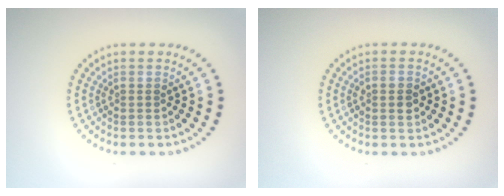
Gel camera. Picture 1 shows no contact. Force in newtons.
{"total": 1.3, "press": 1.3, "slide": 0.1}